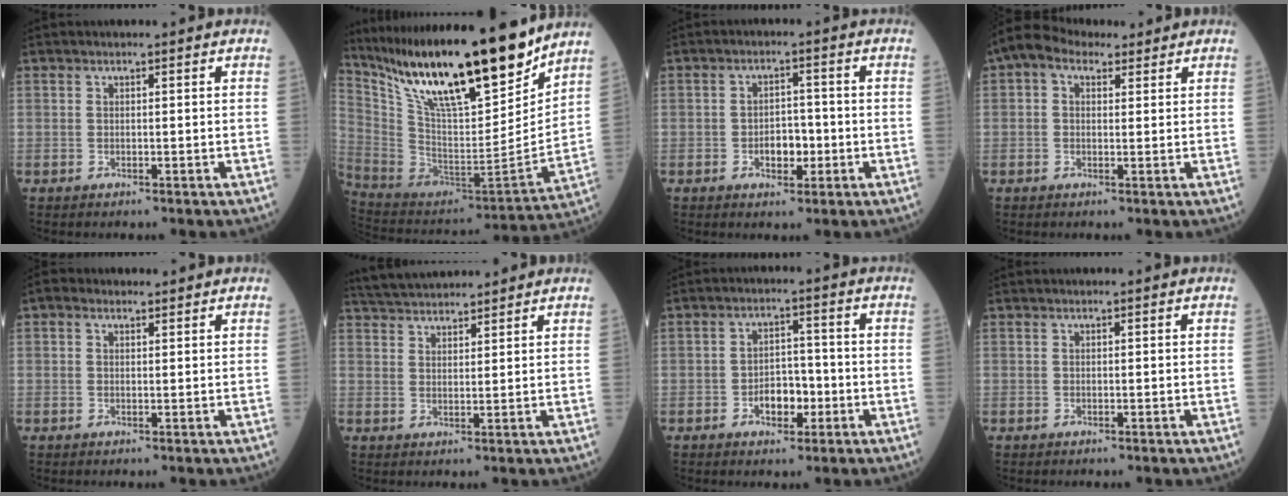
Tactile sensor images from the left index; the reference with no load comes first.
{"total": 25.6, "force": [19.7, 4.0, 15.8], "torque": [-0.285, -0.020, 0.342]}
{"total": 4.0, "force": [-1.2, 2.4, 3.0], "torque": [-0.046, 0.007, -0.018]}
{"total": 5.6, "force": [3.5, 3.2, 3.0], "torque": [-0.066, 0.042, 0.065]}
{"total": 1.6, "force": [1.0, 1.0, 0.8], "torque": [-0.021, 0.017, 0.016]}
{"total": 8.3, "force": [7.9, 1.1, 2.3], "torque": [-0.048, 0.035, 0.135]}
{"total": 4.8, "force": [-1.8, 2.8, 3.4], "torque": [-0.057, 0.010, -0.029]}
{"total": 0.0}